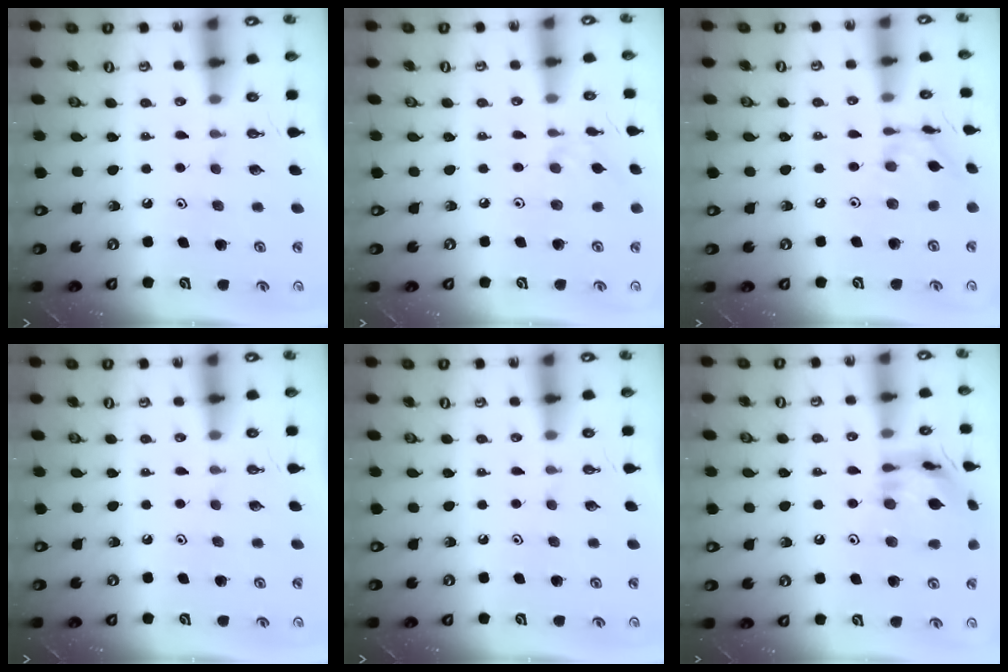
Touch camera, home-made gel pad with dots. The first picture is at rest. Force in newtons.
{"total": 2.4, "press": 2.4, "slide": 0.4}
{"total": 9.0, "press": 9.0, "slide": 0.8}
{"total": 0.0}
{"total": 0.0}
{"total": 14.9, "press": 14.8, "slide": 1.5}